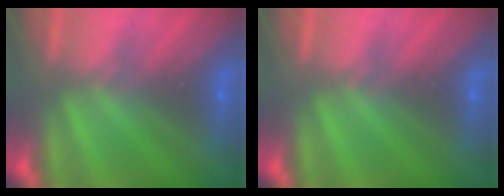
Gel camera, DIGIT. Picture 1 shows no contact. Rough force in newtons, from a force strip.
{"total": 0.0}